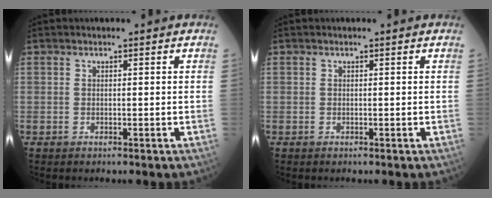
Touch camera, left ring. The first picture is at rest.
{"total": 0.0}